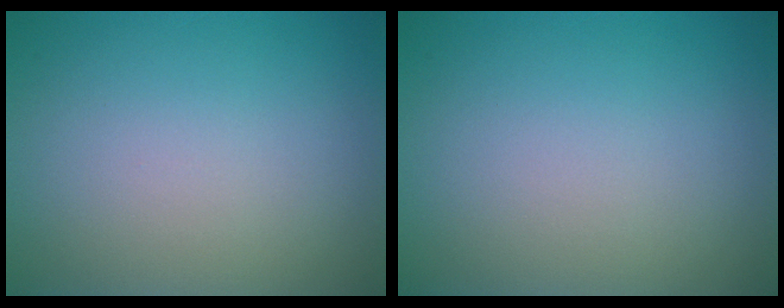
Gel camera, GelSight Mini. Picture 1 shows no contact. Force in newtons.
{"total": 0.0}